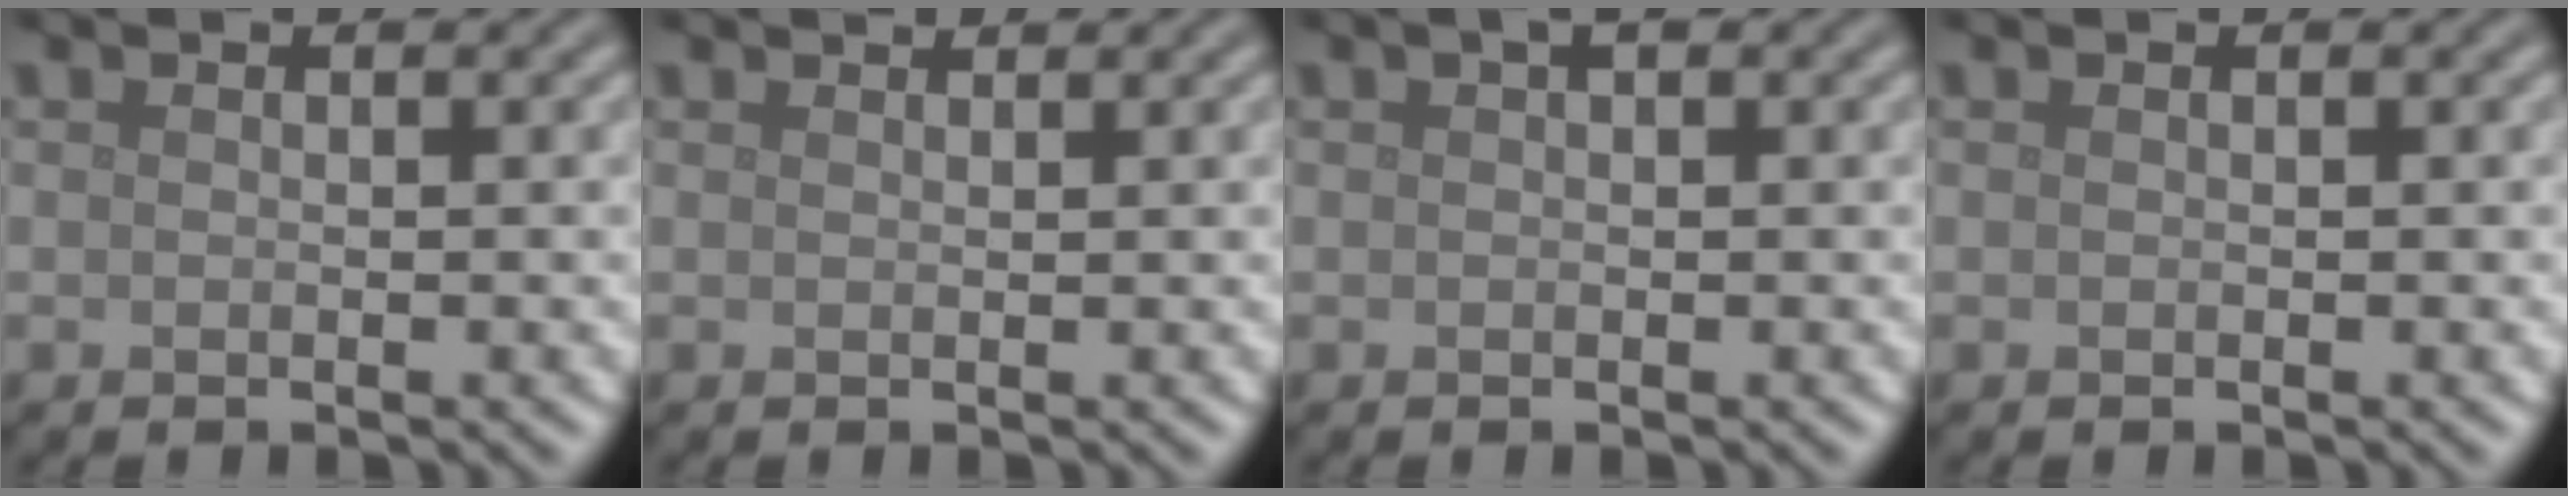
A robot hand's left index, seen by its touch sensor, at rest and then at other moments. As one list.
[{"total": 1.0, "force": [1.0, 0.1, 0.2], "torque": [-0.007, -0.004, 0.013]}, {"total": 1.0, "force": [0.5, 0.5, 0.7], "torque": [-0.009, 0.002, 0.007]}, {"total": 0.0}]